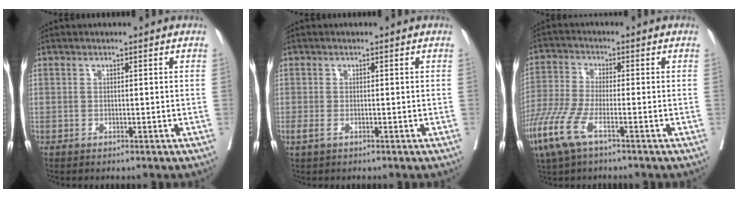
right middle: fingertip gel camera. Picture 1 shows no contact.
{"total": 1.1, "force": [-0.5, 0.5, 0.8], "torque": [-0.025, -0.004, -0.007]}
{"total": 8.2, "force": [-4.6, 1.9, 6.5], "torque": [-0.158, -0.021, -0.095]}